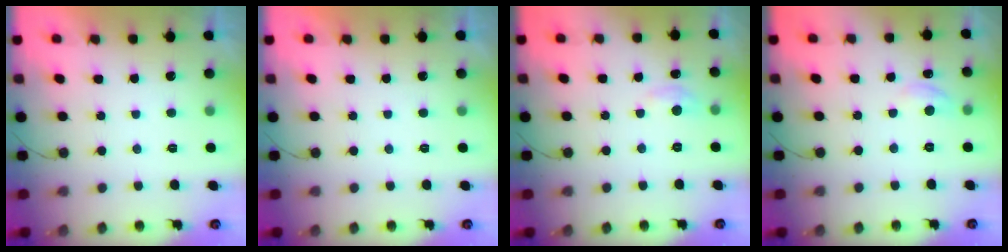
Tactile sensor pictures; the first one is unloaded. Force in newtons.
{"total": 0.0}
{"total": 4.4, "press": 4.3, "slide": 0.6}
{"total": 6.6, "press": 6.6, "slide": 0.8}